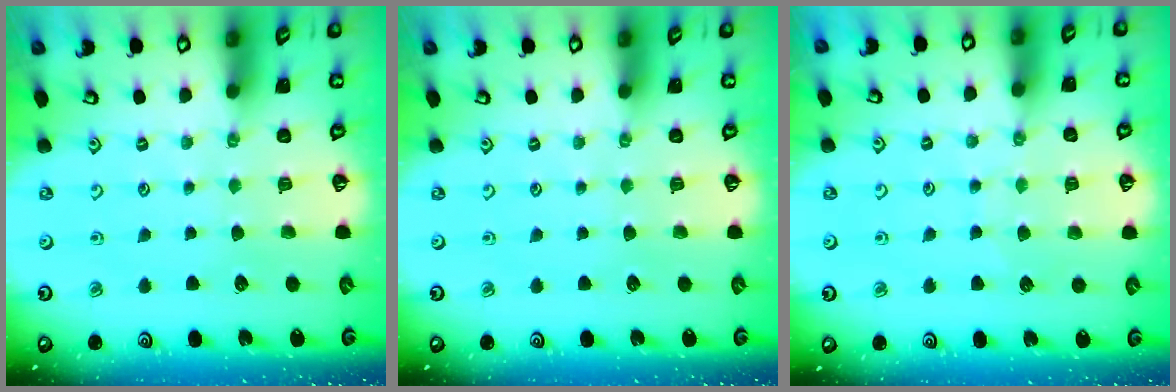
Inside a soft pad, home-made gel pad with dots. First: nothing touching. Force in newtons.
{"total": 0.0}
{"total": 5.5, "press": 5.5, "slide": 0.4}